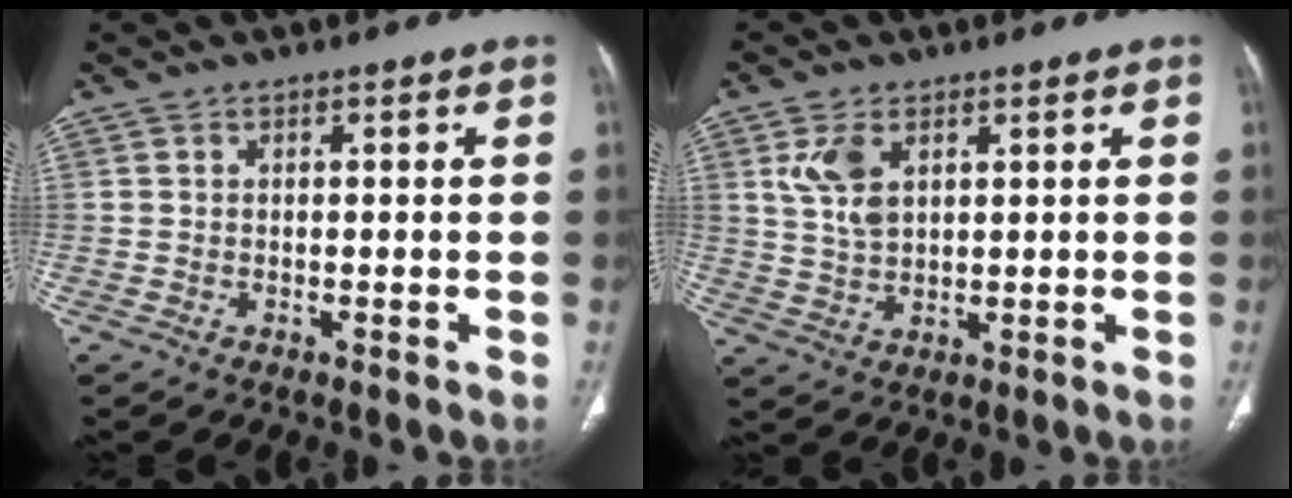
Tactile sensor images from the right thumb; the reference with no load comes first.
{"total": 6.3, "force": [2.6, 3.6, 4.5], "torque": [-0.088, -0.006, 0.060]}